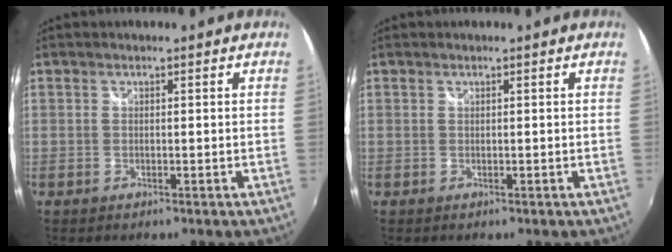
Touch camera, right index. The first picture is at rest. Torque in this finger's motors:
{"motor_torque": [-0.04, 0.03, 0.03, 0.01]}